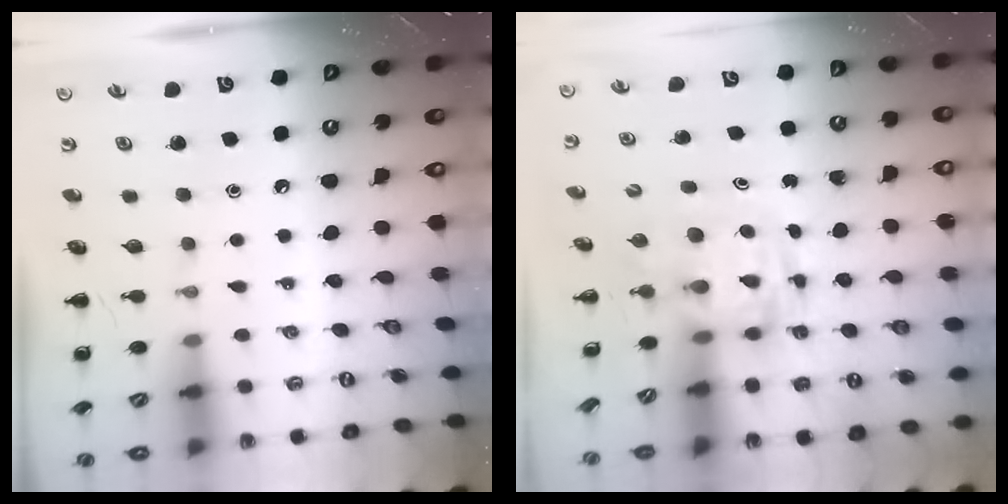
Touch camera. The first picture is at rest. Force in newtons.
{"total": 2.8, "press": 2.7, "slide": 0.5}